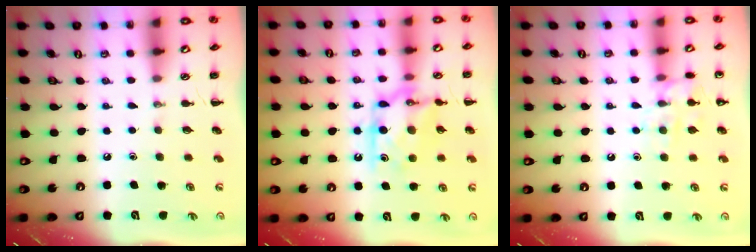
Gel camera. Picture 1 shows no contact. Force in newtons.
{"total": 12.5, "press": 12.5, "slide": 0.4}
{"total": 10.3, "press": 10.3, "slide": 0.9}